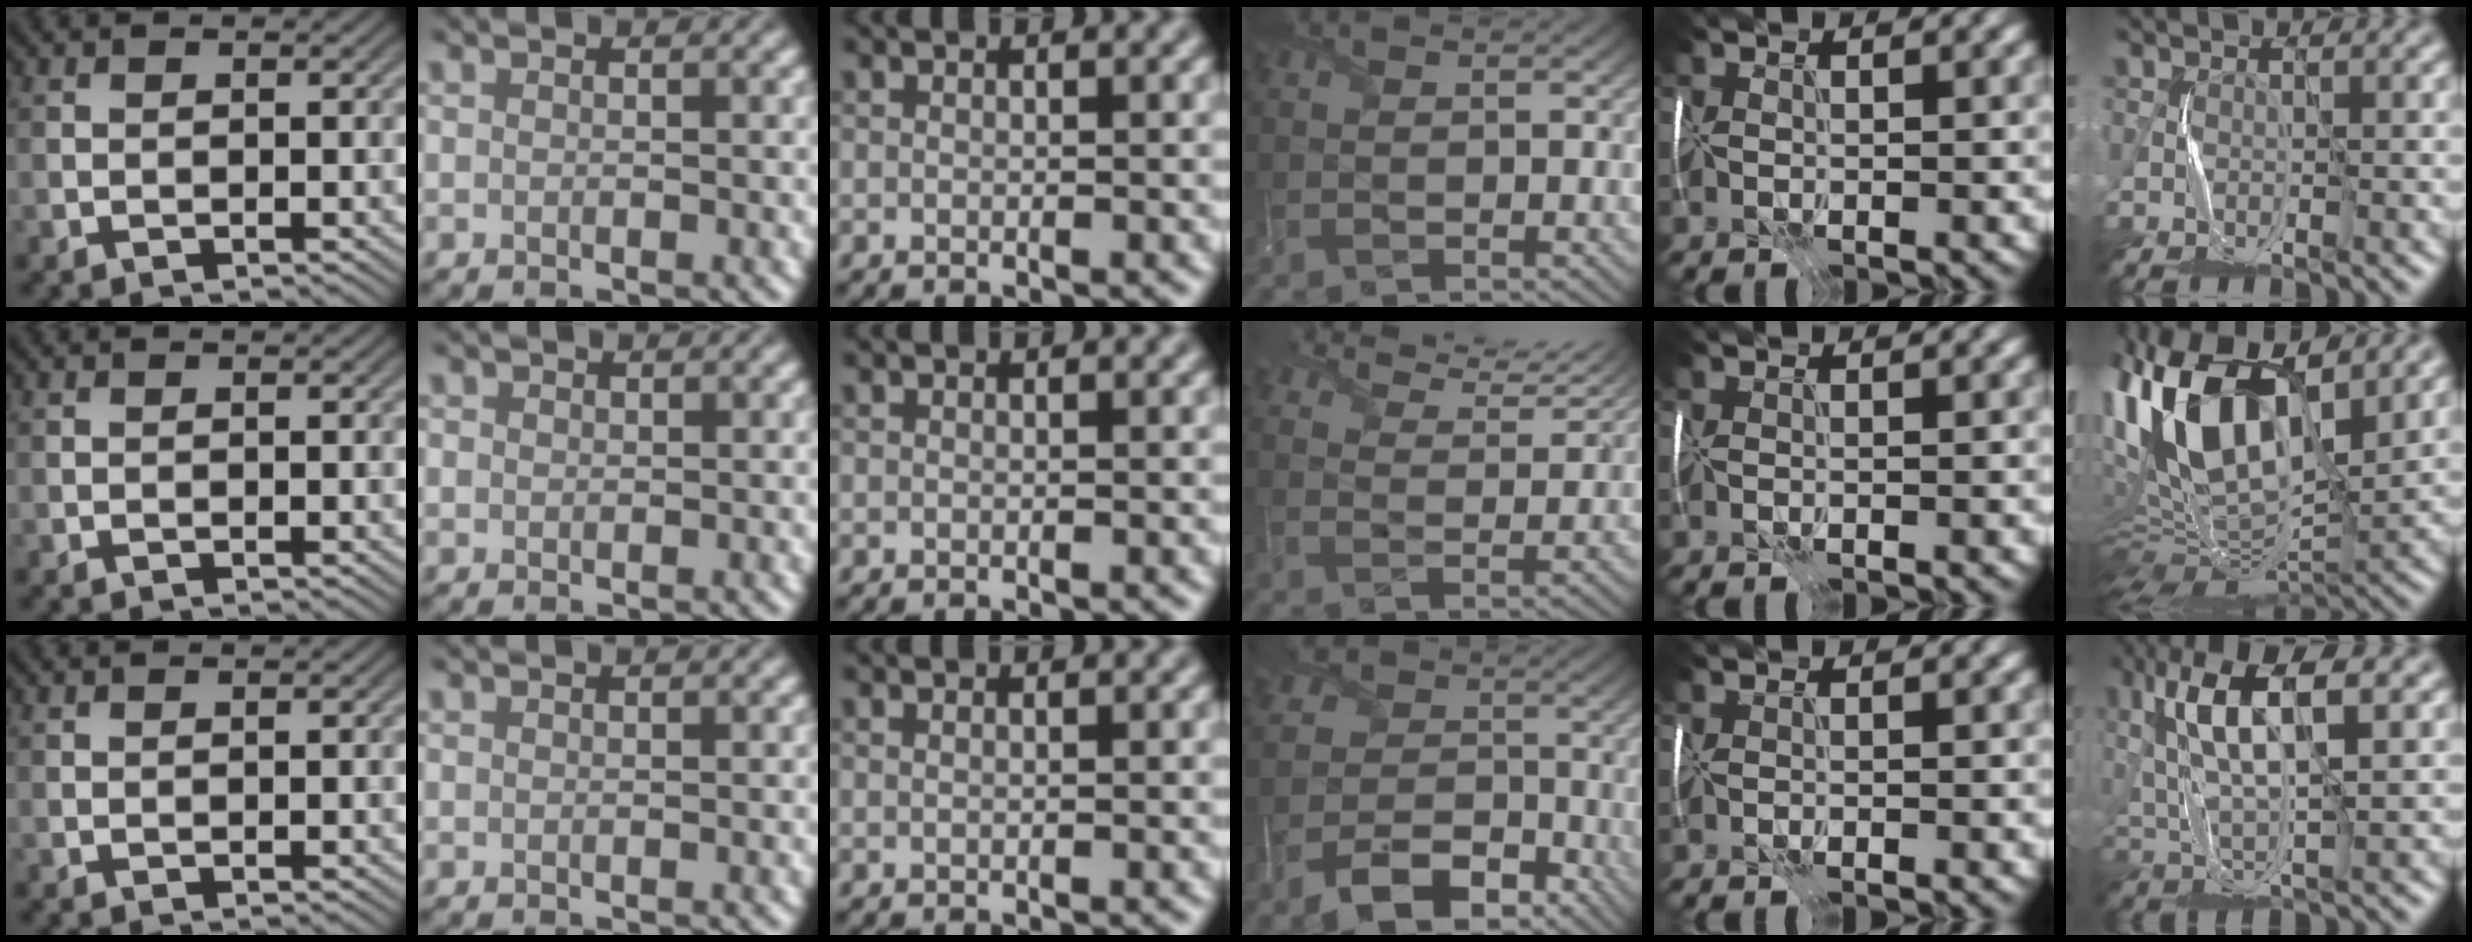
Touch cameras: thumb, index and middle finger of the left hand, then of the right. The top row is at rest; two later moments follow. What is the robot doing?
{"motion": "wrap", "object": "scarf"}